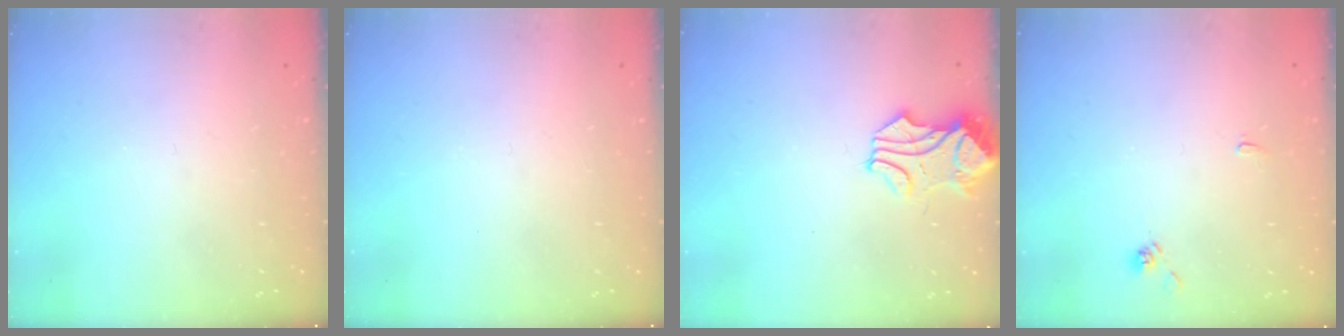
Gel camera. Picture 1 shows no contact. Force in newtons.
{"total": 0.0}
{"total": 1.6, "press": 1.4, "slide": 0.8}
{"total": 2.1, "press": 2.1, "slide": 0.3}